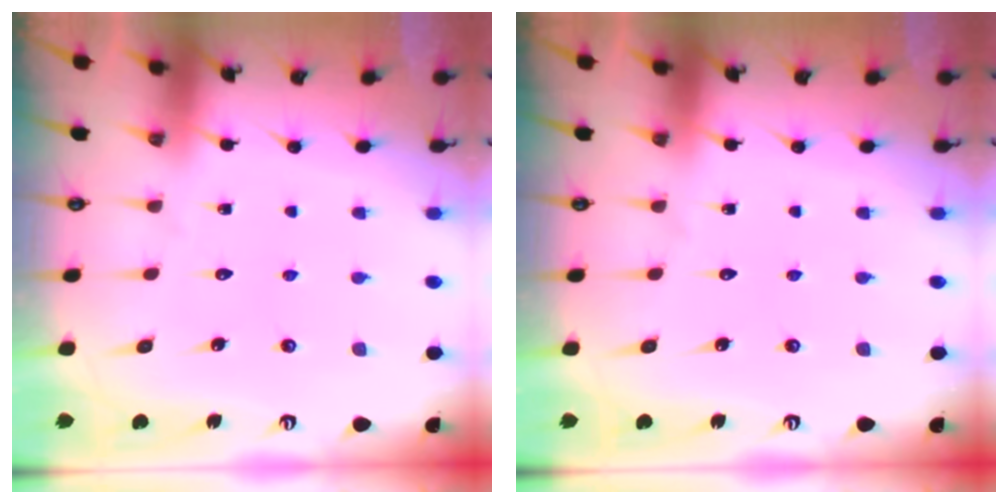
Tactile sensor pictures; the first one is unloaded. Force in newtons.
{"total": 0.0}